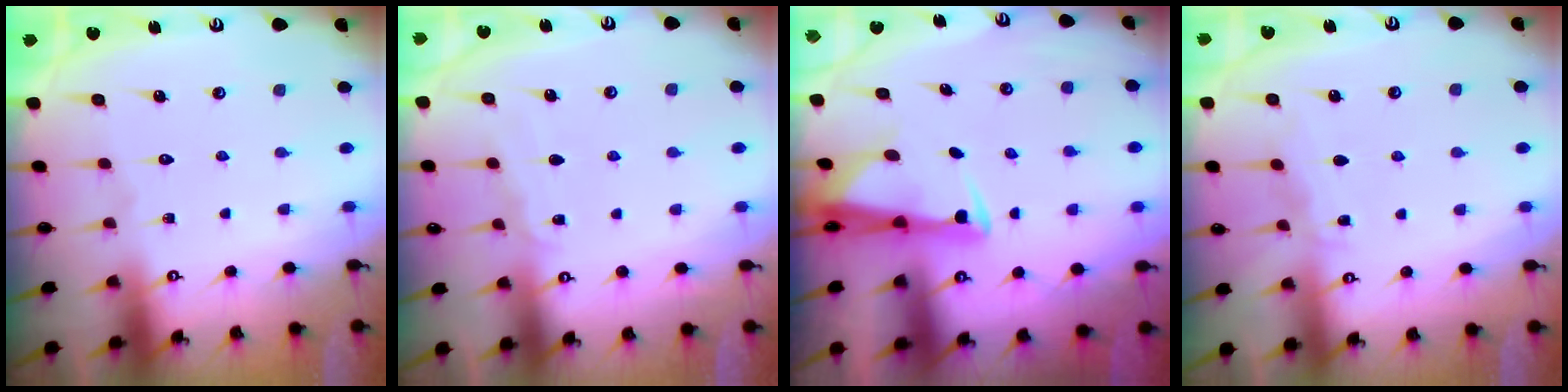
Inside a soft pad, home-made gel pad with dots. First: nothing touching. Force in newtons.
{"total": 4.7, "press": 4.7, "slide": 0.6}
{"total": 2.8, "press": 2.7, "slide": 0.9}
{"total": 5.0, "press": 5.0, "slide": 0.5}